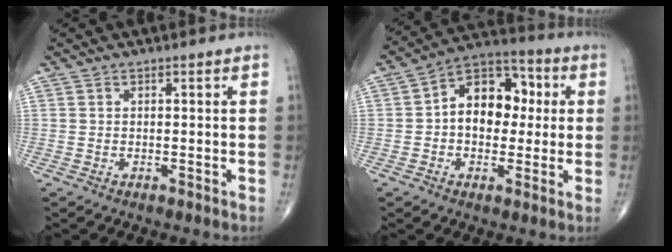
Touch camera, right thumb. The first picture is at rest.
{"total": 13.4, "force": [1.2, 9.2, 9.6], "torque": [-0.107, 0.030, 0.007]}